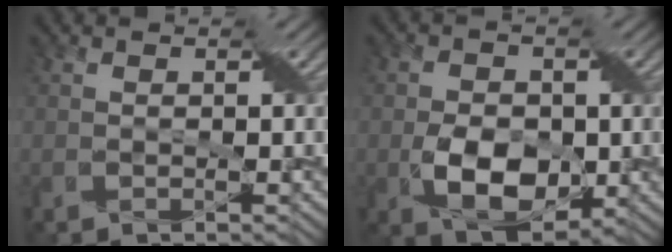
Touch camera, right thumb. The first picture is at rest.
{"total": 7.7, "force": [-1.6, 5.1, 5.6], "torque": [-0.109, -0.011, -0.027]}